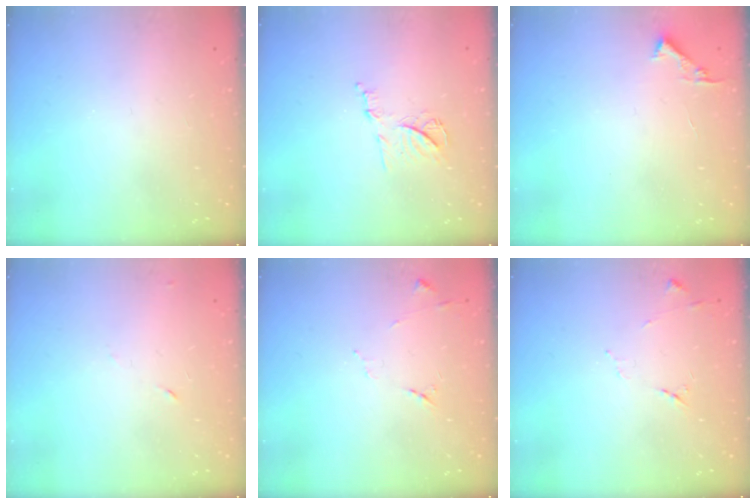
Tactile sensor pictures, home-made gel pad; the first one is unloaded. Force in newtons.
{"total": 9.1, "press": 9.1, "slide": 0.5}
{"total": 3.4, "press": 3.4, "slide": 0.4}
{"total": 5.2, "press": 5.1, "slide": 0.6}
{"total": 7.1, "press": 7.1, "slide": 0.7}
{"total": 7.1, "press": 7.1, "slide": 0.7}